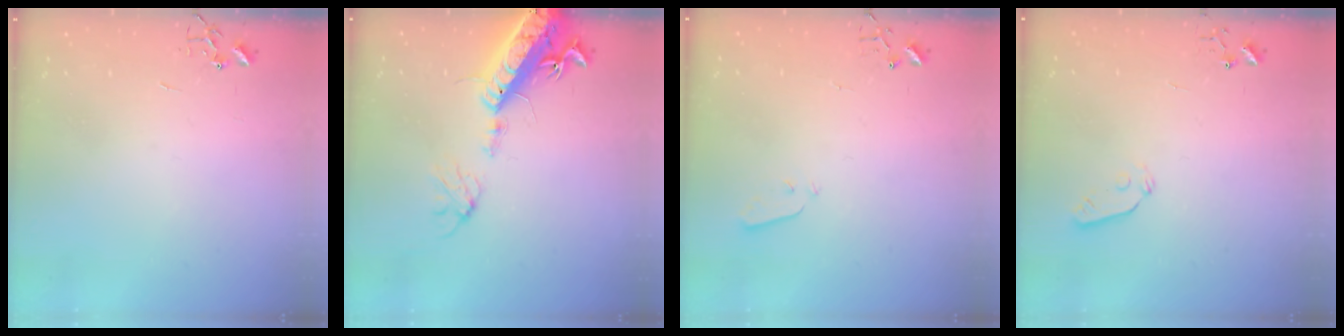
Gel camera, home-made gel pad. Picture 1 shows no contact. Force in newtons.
{"total": 17.9, "press": 17.4, "slide": 3.9}
{"total": 3.0, "press": 3.0, "slide": 0.3}
{"total": 4.2, "press": 4.2, "slide": 0.5}